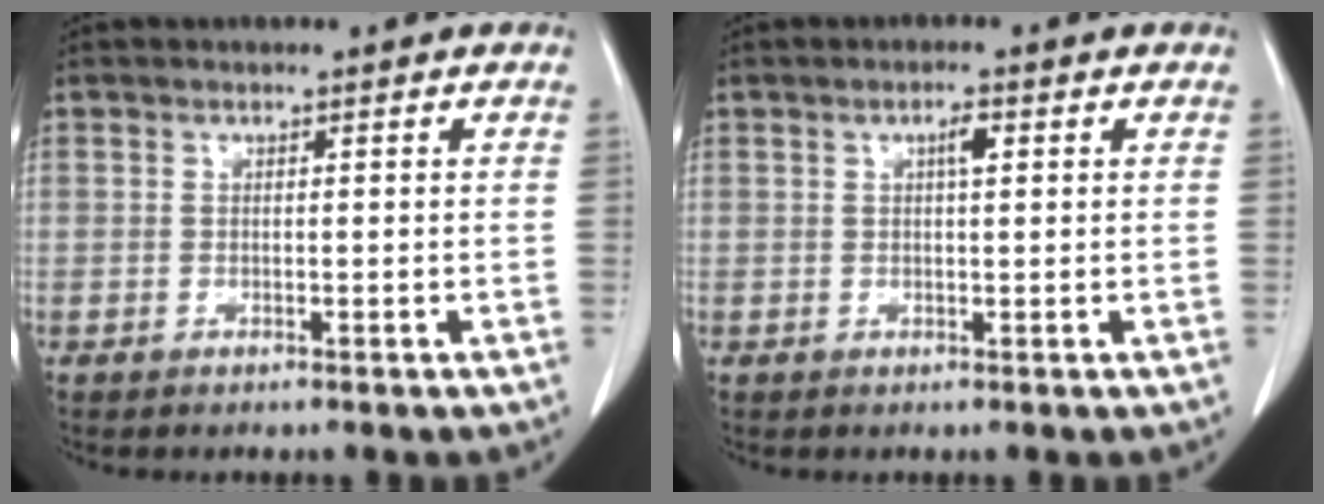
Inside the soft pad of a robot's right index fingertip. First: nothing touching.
{"total": 1.9, "force": [0.7, 0.4, 1.8], "torque": [-0.032, 0.003, 0.010]}